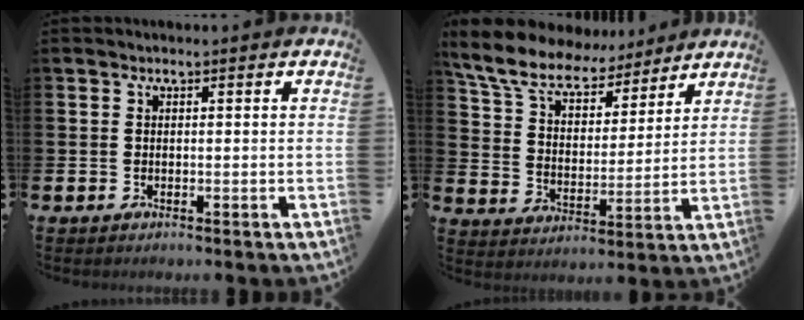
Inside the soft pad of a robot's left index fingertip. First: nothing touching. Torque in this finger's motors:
{"motor_torque": [2.14, 0.00, 0.77, 0.21]}